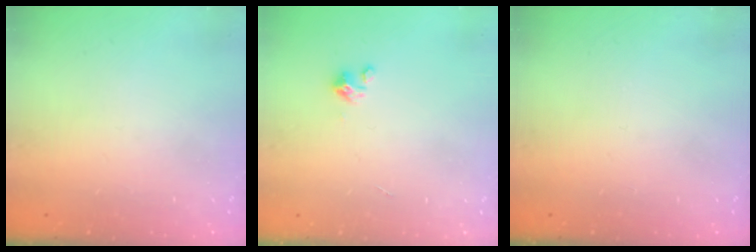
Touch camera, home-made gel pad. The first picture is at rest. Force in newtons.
{"total": 2.0, "press": 2.0, "slide": 0.2}
{"total": 0.0}